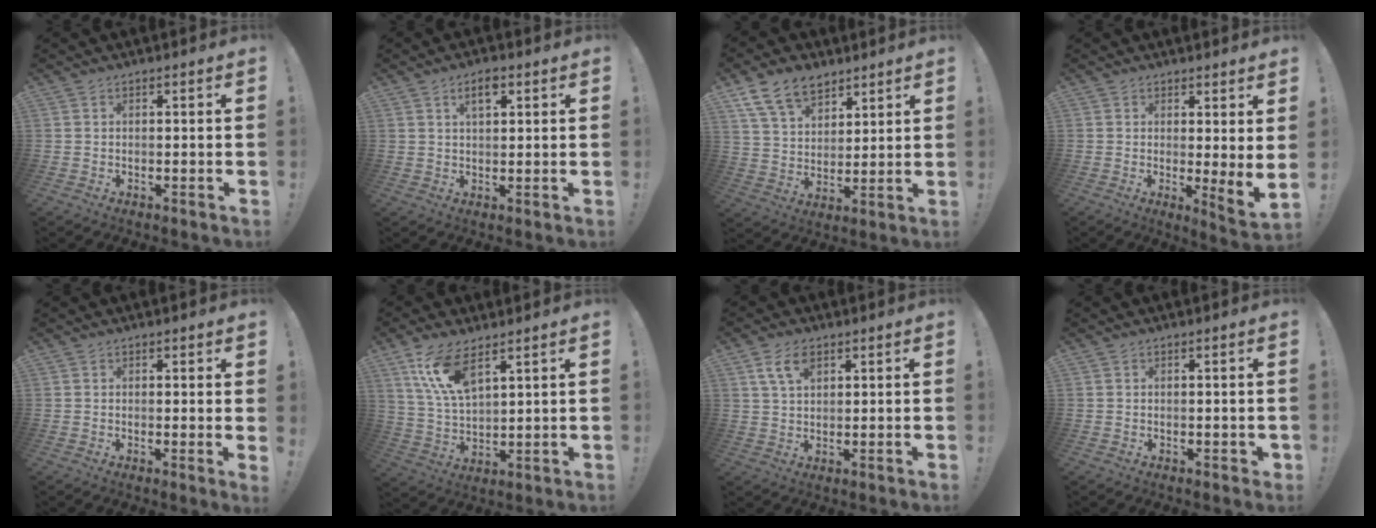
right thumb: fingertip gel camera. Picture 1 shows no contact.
{"total": 4.3, "force": [2.1, 2.0, 3.3], "torque": [-0.046, -0.002, 0.031]}
{"total": 13.0, "force": [8.5, 8.0, 5.8], "torque": [-0.094, -0.047, 0.161]}
{"total": 4.2, "force": [1.6, -0.1, 3.9], "torque": [-0.038, -0.032, 0.029]}
{"total": 1.5, "force": [0.9, -0.1, 1.1], "torque": [-0.002, -0.010, 0.011]}
{"total": 11.7, "force": [7.5, 4.2, 7.9], "torque": [-0.167, -0.026, 0.139]}
{"total": 6.2, "force": [3.2, 3.3, 4.2], "torque": [-0.075, -0.005, 0.059]}
{"total": 0.9, "force": [0.0, 0.6, 0.7], "torque": [-0.009, 0.002, 0.000]}